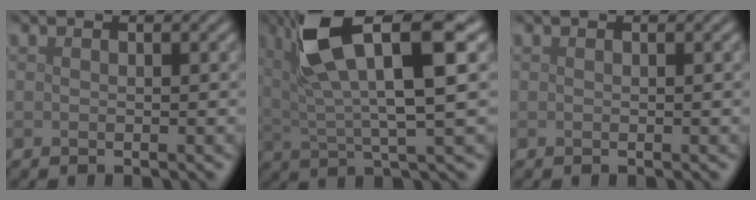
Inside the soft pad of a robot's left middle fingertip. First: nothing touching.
{"total": 10.3, "force": [4.6, 2.5, 8.9], "torque": [-0.160, 0.014, 0.083]}
{"total": 0.0}